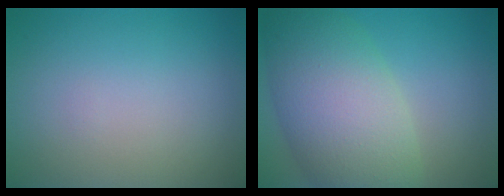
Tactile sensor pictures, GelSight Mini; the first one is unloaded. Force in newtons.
{"total": 9.3, "press": 9.3, "slide": 0.1}